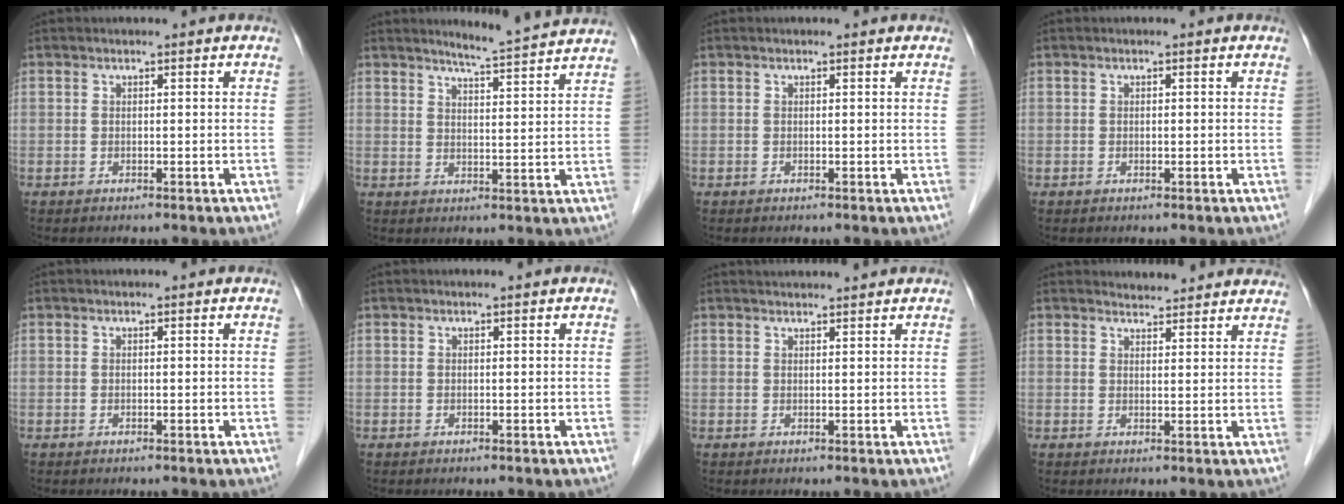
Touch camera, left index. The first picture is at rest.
{"total": 8.2, "force": [7.8, -0.9, 2.4], "torque": [-0.048, -0.004, 0.101]}
{"total": 0.6, "force": [0.4, 0.3, 0.1], "torque": [0.000, 0.007, 0.005]}
{"total": 0.0}
{"total": 0.0}
{"total": 0.0}
{"total": 4.7, "force": [4.6, 0.1, 1.1], "torque": [-0.008, 0.028, 0.059]}
{"total": 6.9, "force": [6.6, 1.6, 0.7], "torque": [0.008, 0.008, 0.062]}